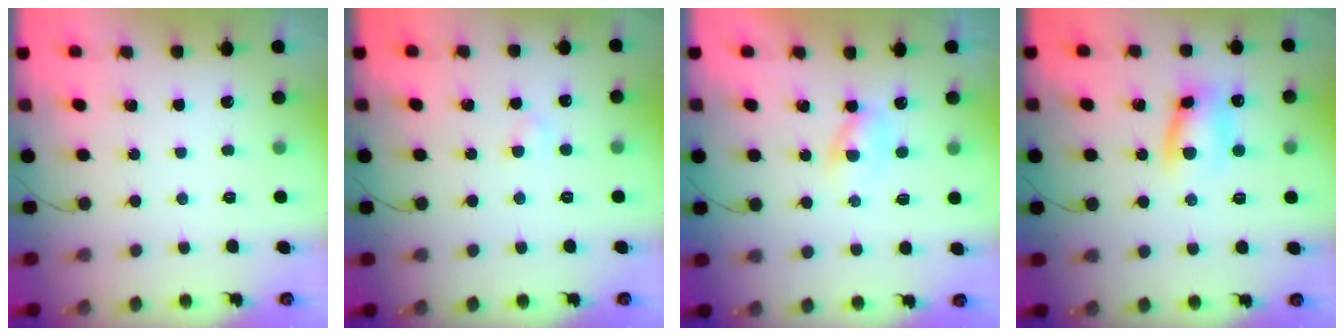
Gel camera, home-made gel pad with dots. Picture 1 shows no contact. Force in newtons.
{"total": 2.3, "press": 2.1, "slide": 1.0}
{"total": 2.3, "press": 2.1, "slide": 1.0}
{"total": 9.4, "press": 9.4, "slide": 1.3}